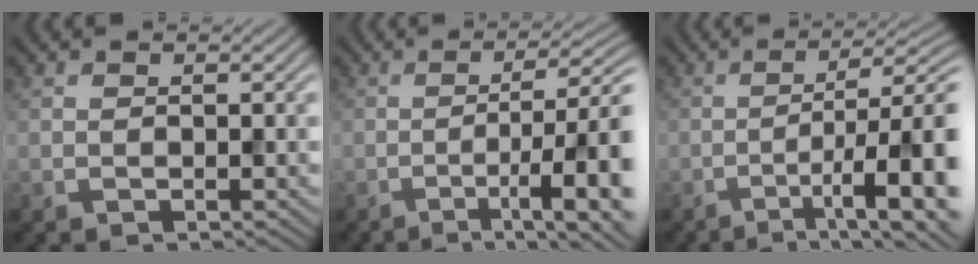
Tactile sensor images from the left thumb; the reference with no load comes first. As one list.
[{"total": 10.9, "force": [-3.2, 2.4, 10.2], "torque": [-0.131, 0.009, -0.043]}, {"total": 12.0, "force": [-4.0, 2.7, 11.0], "torque": [-0.147, 0.000, -0.051]}]